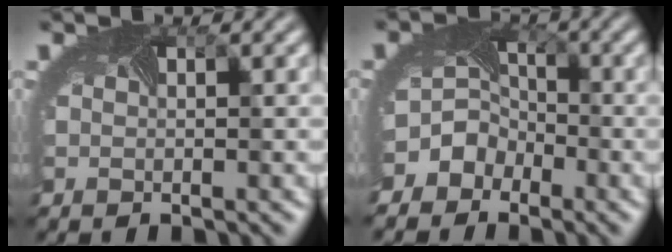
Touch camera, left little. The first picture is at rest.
{"total": 5.2, "force": [-3.2, 4.0, 1.0], "torque": [0.008, -0.003, -0.056]}